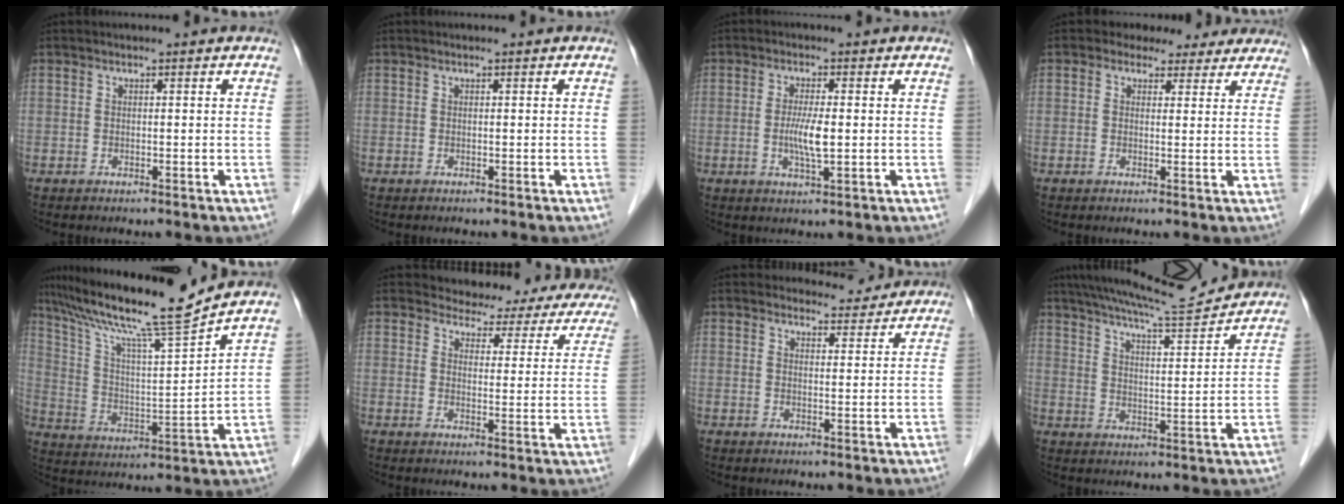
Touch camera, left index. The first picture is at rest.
{"total": 0.0}
{"total": 4.3, "force": [-0.3, 0.5, 4.2], "torque": [-0.086, -0.007, -0.006]}
{"total": 7.2, "force": [6.0, 3.8, 0.8], "torque": [0.008, 0.014, 0.055]}
{"total": 16.5, "force": [13.8, -1.2, 8.9], "torque": [-0.163, 0.000, 0.232]}
{"total": 15.8, "force": [14.7, 5.0, 3.0], "torque": [-0.005, -0.030, 0.141]}
{"total": 4.8, "force": [4.7, 1.0, 0.0], "torque": [0.001, 0.003, 0.057]}
{"total": 13.0, "force": [12.3, -0.2, 4.3], "torque": [-0.077, 0.004, 0.184]}